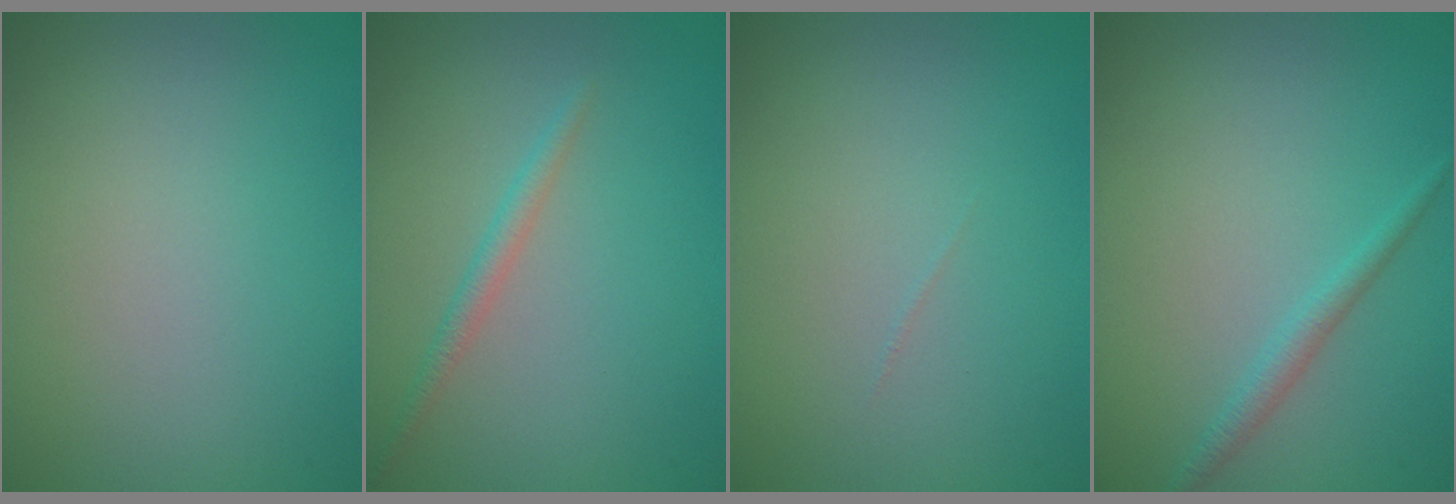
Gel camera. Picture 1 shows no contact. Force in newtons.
{"total": 1.4, "press": 1.4, "slide": 0.1}
{"total": 0.0}
{"total": 1.4, "press": 1.4, "slide": 0.0}